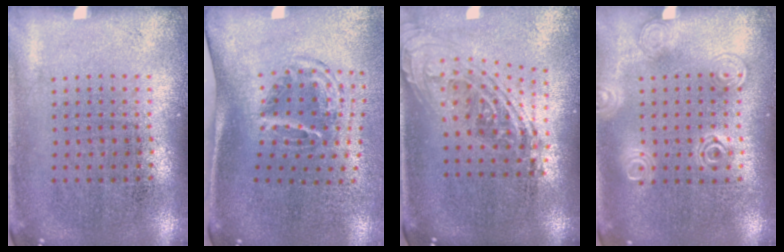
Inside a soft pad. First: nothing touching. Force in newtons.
{"total": 1.9, "press": 1.2, "slide": 1.5}
{"total": 2.1, "press": 1.5, "slide": 1.5}
{"total": 1.0, "press": 1.0, "slide": 0.1}